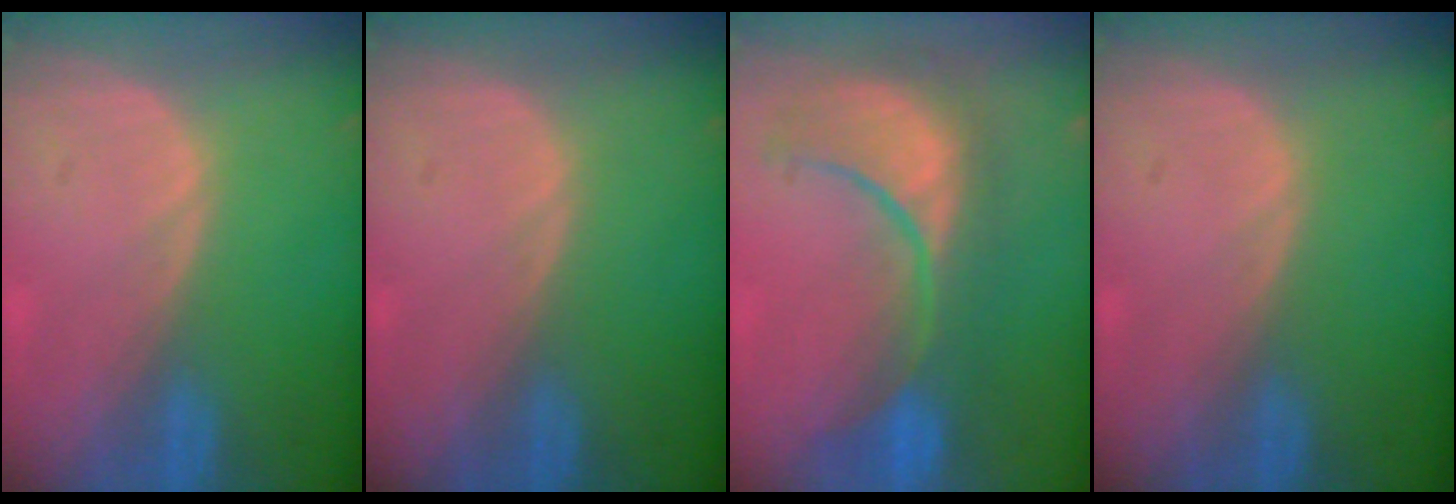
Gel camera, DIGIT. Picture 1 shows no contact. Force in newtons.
{"total": 0.0}
{"total": 10.5, "press": 10.0, "slide": 3.4}
{"total": 0.0}